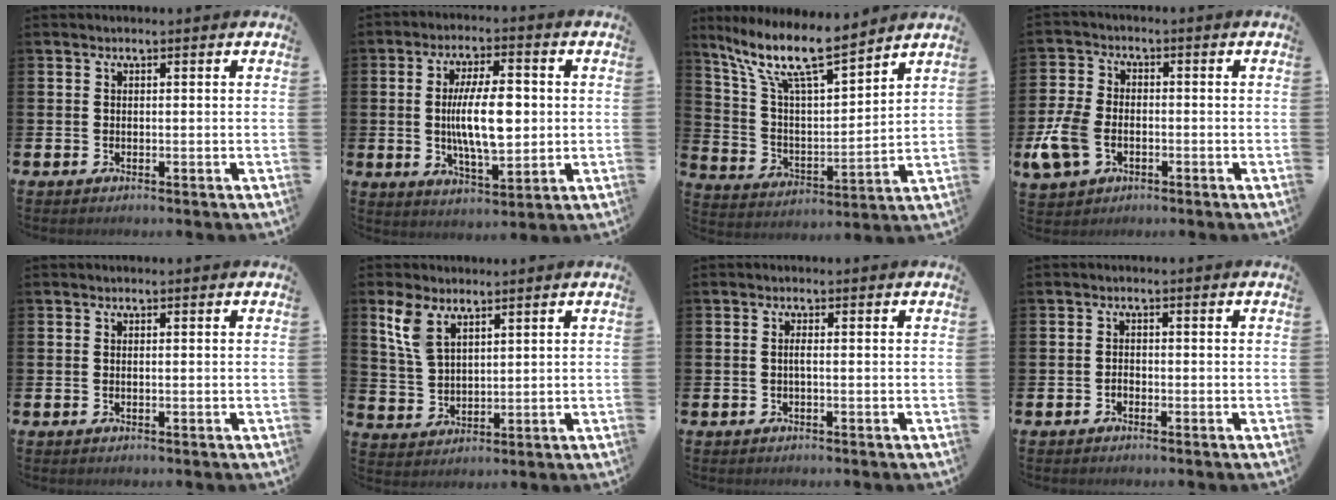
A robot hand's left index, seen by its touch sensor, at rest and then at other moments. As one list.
[{"total": 9.7, "force": [0.4, 3.8, 8.9], "torque": [-0.152, -0.004, -0.001]}, {"total": 11.4, "force": [9.5, 2.1, 6.0], "torque": [-0.150, -0.053, 0.162]}, {"total": 6.9, "force": [-2.2, 4.9, 4.3], "torque": [-0.109, 0.008, -0.044]}, {"total": 0.0}, {"total": 5.8, "force": [4.1, 2.7, 3.0], "torque": [-0.063, -0.009, 0.075]}, {"total": 0.8, "force": [-0.2, 0.0, 0.8], "torque": [-0.014, -0.001, -0.003]}, {"total": 1.0, "force": [-0.7, 0.7, 0.3], "torque": [0.000, -0.001, -0.015]}]